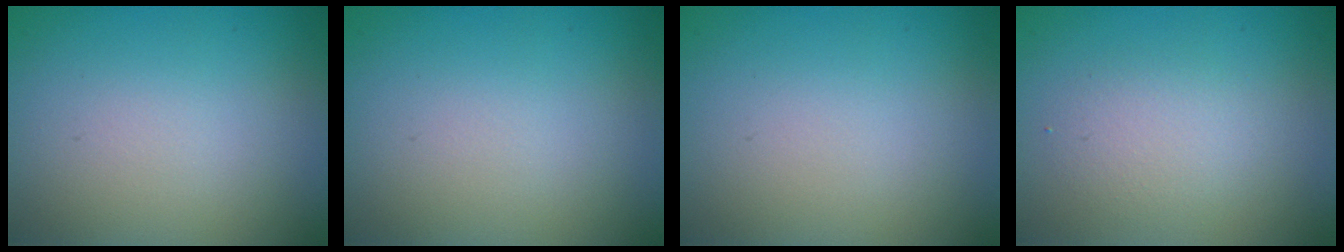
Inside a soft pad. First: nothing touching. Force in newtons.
{"total": 0.0}
{"total": 0.0}
{"total": 2.1, "press": 2.1, "slide": 0.0}